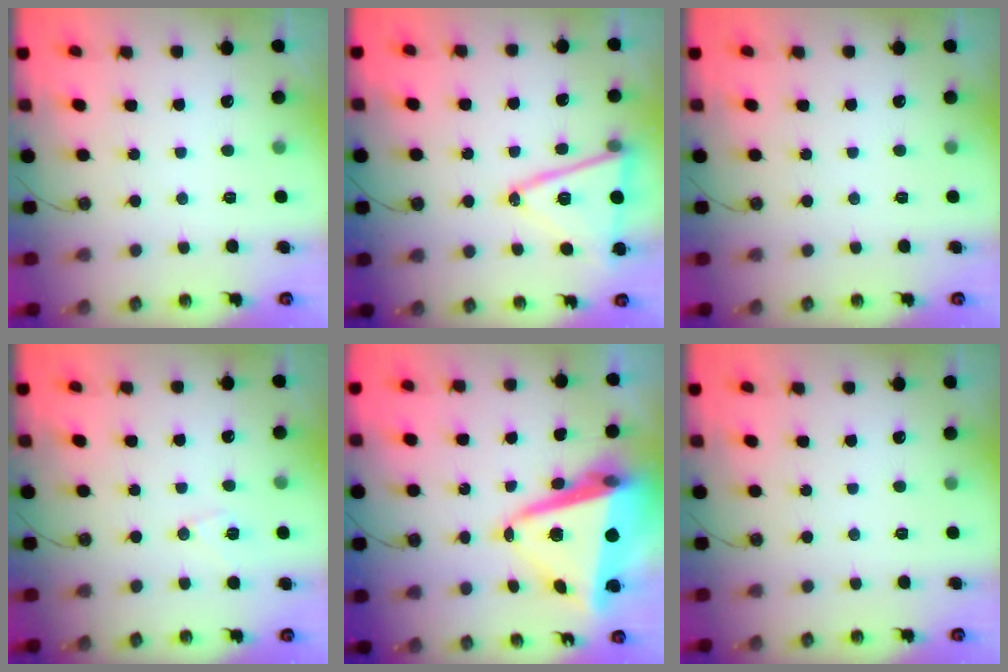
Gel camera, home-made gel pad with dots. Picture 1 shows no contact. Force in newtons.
{"total": 15.7, "press": 15.2, "slide": 3.8}
{"total": 0.0}
{"total": 6.4, "press": 6.3, "slide": 1.2}
{"total": 14.6, "press": 14.5, "slide": 2.0}
{"total": 0.0}